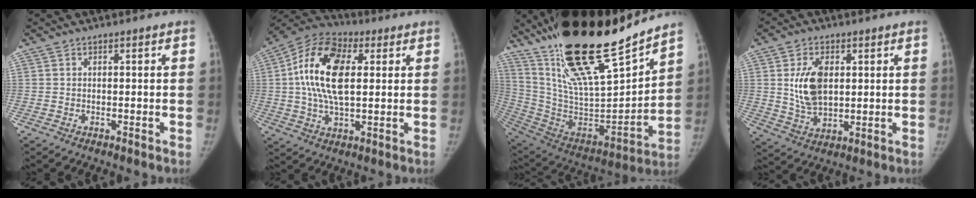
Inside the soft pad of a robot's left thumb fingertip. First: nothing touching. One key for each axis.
{"total": 16.0, "fx": 2.8, "fy": 8.5, "fz": 13.2, "tx": -0.241, "ty": 0.012, "tz": 0.042}
{"total": 30.6, "fx": 22.6, "fy": 7.7, "fz": 19.2, "tx": -0.293, "ty": -0.104, "tz": 0.394}
{"total": 9.8, "fx": 2.0, "fy": 6.1, "fz": 7.4, "tx": -0.120, "ty": -0.013, "tz": 0.047}